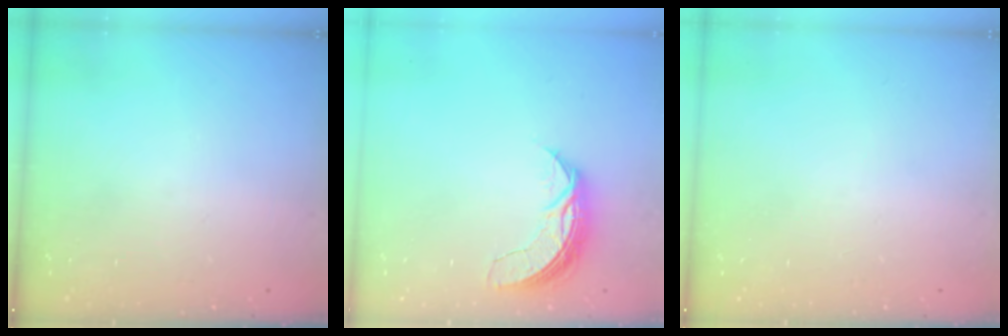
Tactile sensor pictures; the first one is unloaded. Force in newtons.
{"total": 7.2, "press": 7.2, "slide": 0.5}
{"total": 0.0}